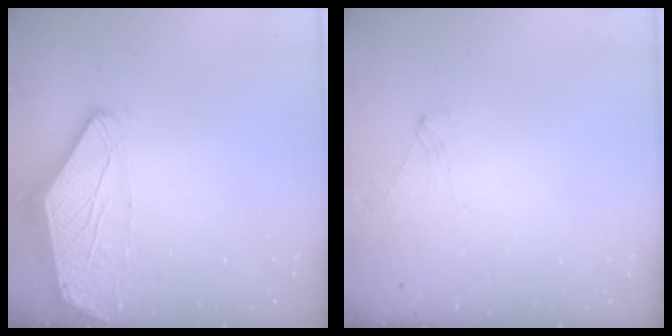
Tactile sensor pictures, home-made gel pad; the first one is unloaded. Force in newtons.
{"total": 1.7, "press": 1.6, "slide": 0.5}